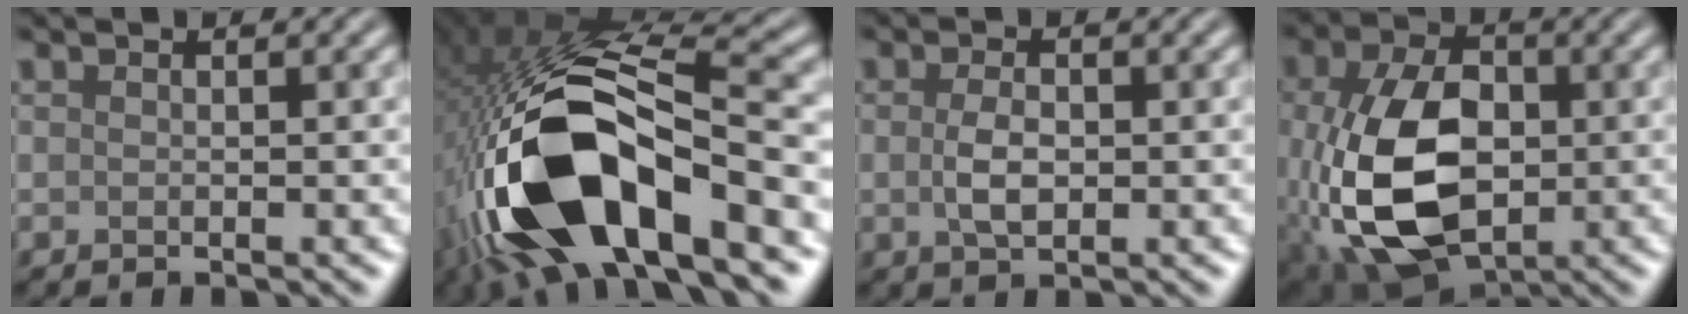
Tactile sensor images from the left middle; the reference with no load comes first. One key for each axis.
{"total": 15.1, "fx": -5.5, "fy": 6.3, "fz": 12.6, "tx": -0.250, "ty": 0.003, "tz": -0.093}
{"total": 2.3, "fx": -0.1, "fy": 1.3, "fz": 1.8, "tx": -0.044, "ty": 0.001, "tz": -0.003}
{"total": 11.5, "fx": -1.9, "fy": 7.3, "fz": 8.7, "tx": -0.203, "ty": -0.008, "tz": -0.036}